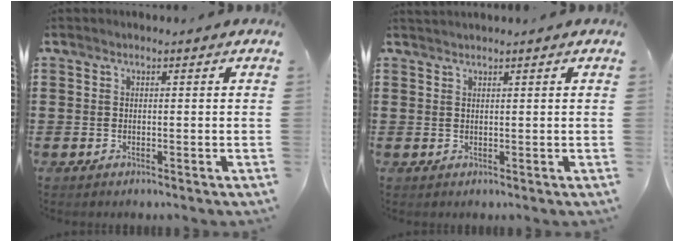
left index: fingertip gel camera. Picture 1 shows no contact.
{"total": 0.8, "force": [0.8, -0.1, 0.3], "torque": [-0.006, -0.002, 0.016]}